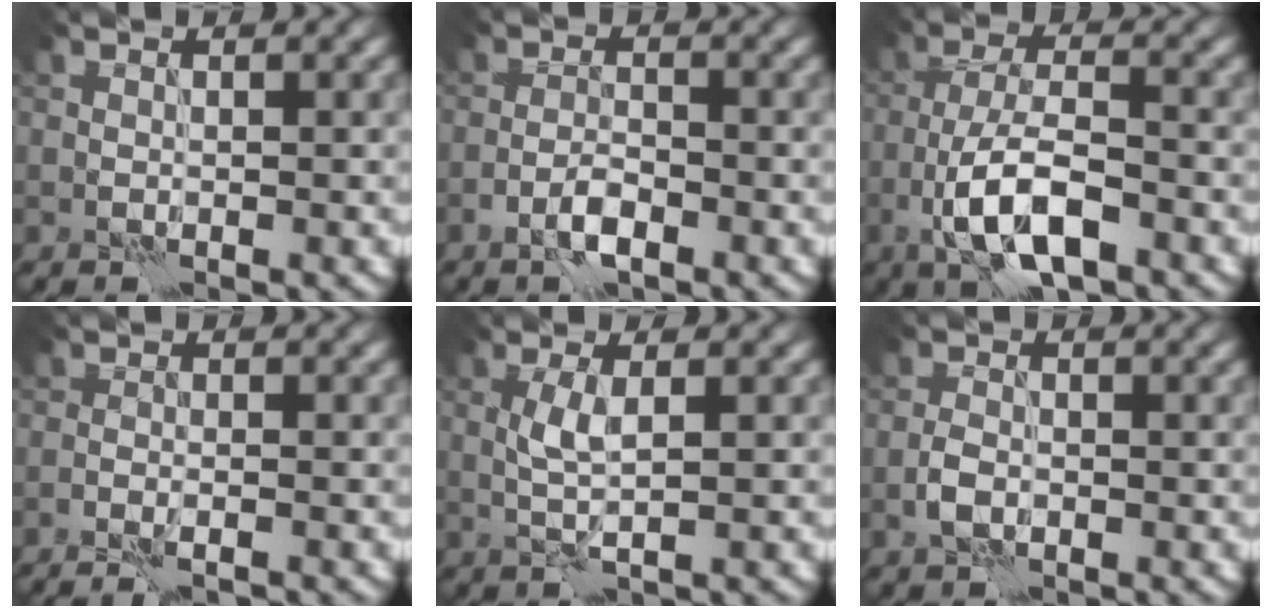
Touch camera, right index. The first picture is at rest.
{"total": 2.1, "force": [-1.4, 0.6, 1.5], "torque": [-0.030, 0.004, -0.029]}
{"total": 7.1, "force": [-3.3, 2.6, 5.8], "torque": [-0.107, 0.004, -0.066]}
{"total": 2.3, "force": [-1.7, 0.4, 1.4], "torque": [-0.023, 0.009, -0.029]}
{"total": 2.1, "force": [0.3, 0.3, 2.0], "torque": [-0.045, 0.005, 0.005]}
{"total": 1.7, "force": [-0.7, 1.0, 1.2], "torque": [-0.024, 0.003, -0.017]}